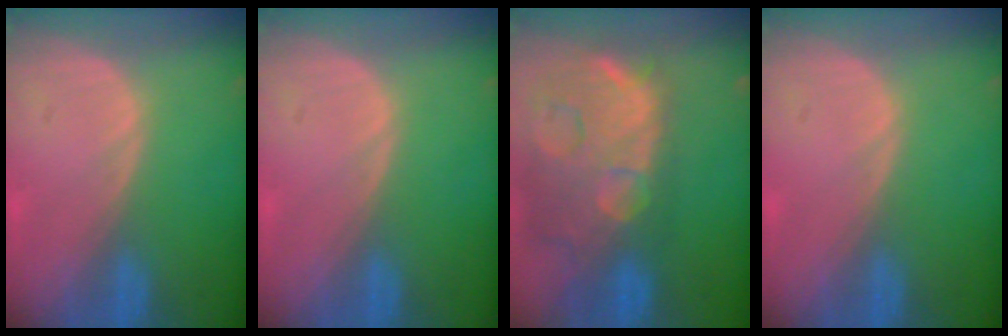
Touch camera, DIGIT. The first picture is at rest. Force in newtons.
{"total": 0.0}
{"total": 14.9, "press": 12.0, "slide": 8.9}
{"total": 0.0}